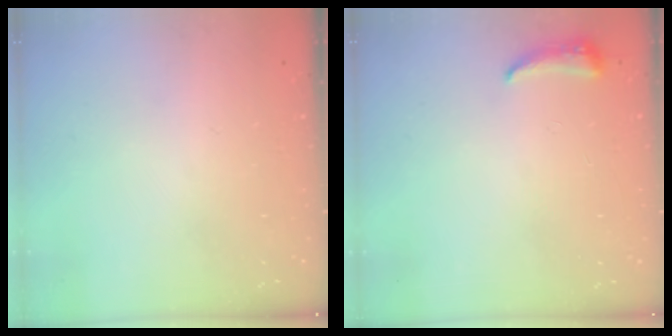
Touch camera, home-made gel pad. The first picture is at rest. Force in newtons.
{"total": 4.3, "press": 4.2, "slide": 0.9}